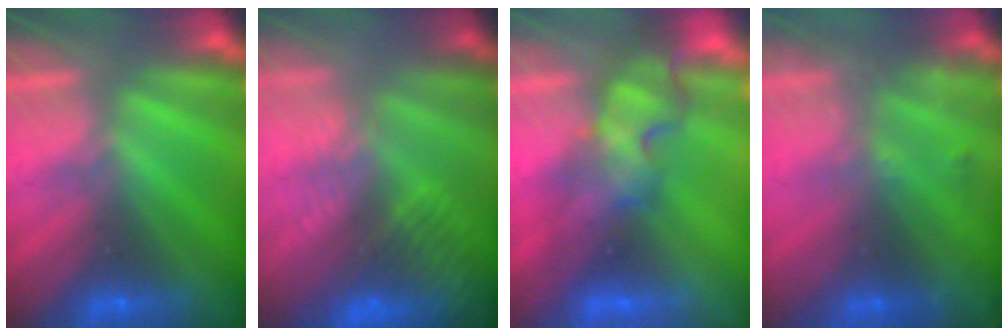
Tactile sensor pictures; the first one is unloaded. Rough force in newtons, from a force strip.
{"total": 8.3}
{"total": 4.4}
{"total": 2.0}